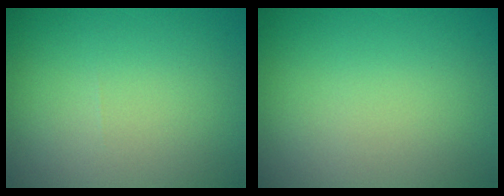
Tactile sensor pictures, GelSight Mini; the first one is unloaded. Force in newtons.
{"total": 0.0}